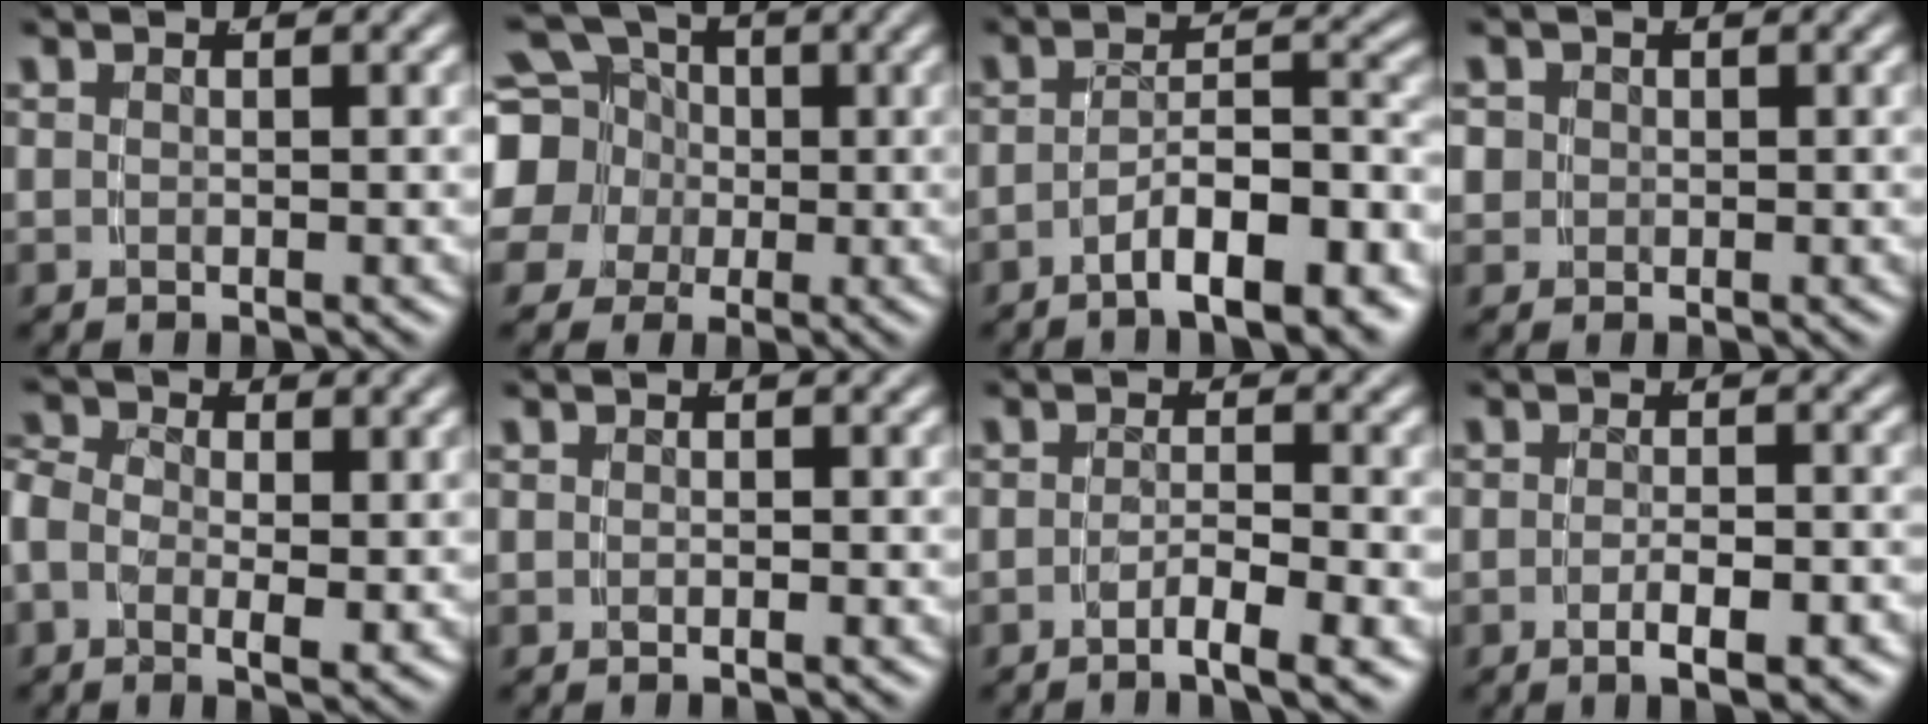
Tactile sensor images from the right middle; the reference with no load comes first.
{"total": 9.8, "force": [-0.1, 8.9, 4.1], "torque": [-0.100, -0.034, -0.002]}
{"total": 7.3, "force": [-5.5, 2.2, 4.2], "torque": [-0.044, -0.008, -0.082]}
{"total": 1.9, "force": [0.0, 1.8, 0.6], "torque": [-0.023, -0.012, 0.005]}
{"total": 4.0, "force": [0.0, 2.7, 3.0], "torque": [-0.070, -0.012, -0.003]}
{"total": 0.5, "force": [-0.4, -0.3, 0.1], "torque": [-0.001, 0.000, -0.006]}
{"total": 2.9, "force": [-2.2, -0.1, 2.0], "torque": [-0.033, -0.008, -0.036]}
{"total": 3.1, "force": [-2.1, 0.2, 2.3], "torque": [-0.035, -0.002, -0.032]}